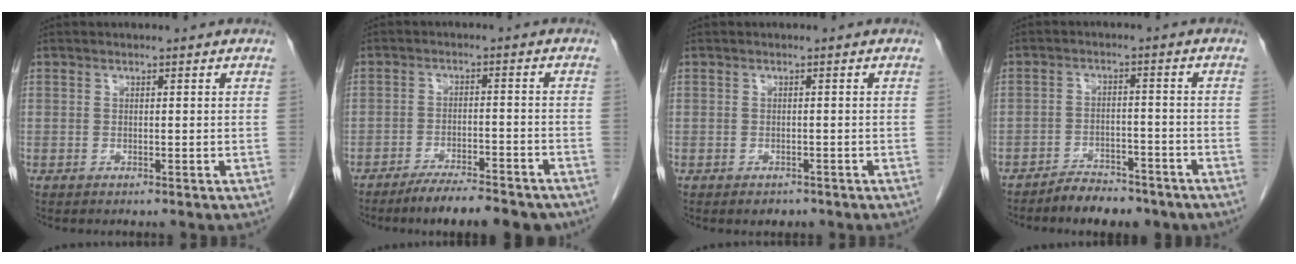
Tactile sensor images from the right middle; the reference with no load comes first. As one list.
[{"total": 11.0, "force": [-9.5, 1.9, 5.2], "torque": [-0.063, 0.000, -0.136]}, {"total": 1.6, "force": [-1.2, 0.9, 0.5], "torque": [-0.008, 0.001, -0.010]}, {"total": 6.9, "force": [-5.8, 2.7, 2.6], "torque": [-0.037, 0.003, -0.086]}]